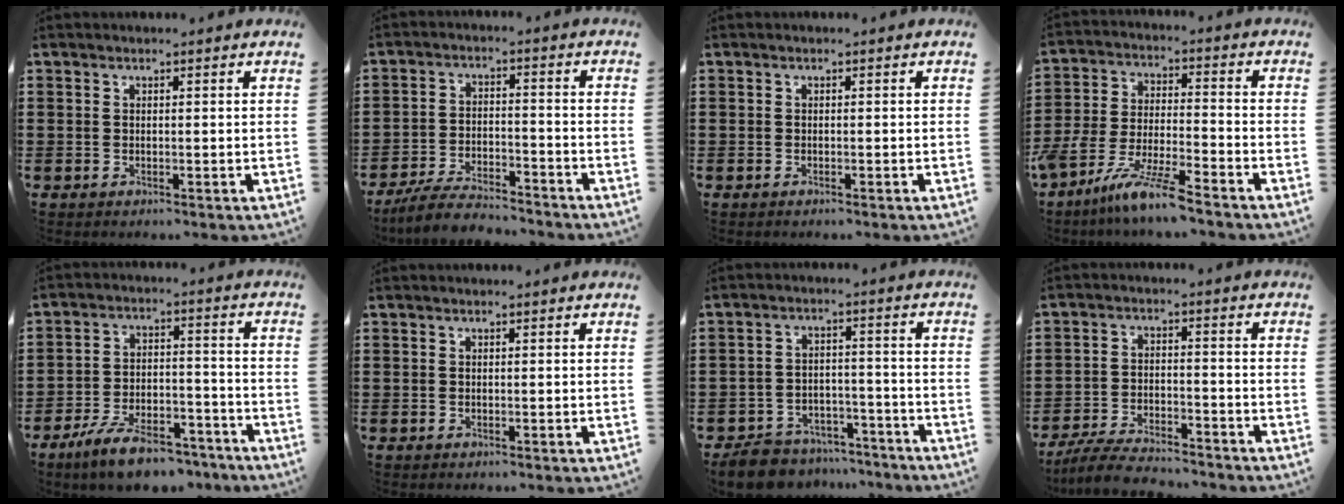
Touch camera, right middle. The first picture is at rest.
{"total": 6.0, "force": [-5.6, 0.8, 2.1], "torque": [-0.044, 0.001, -0.110]}
{"total": 0.0}
{"total": 9.9, "force": [-8.6, 0.1, 5.1], "torque": [-0.111, 0.001, -0.171]}
{"total": 8.7, "force": [-7.3, 2.1, 4.2], "torque": [-0.075, 0.020, -0.136]}
{"total": 0.0}
{"total": 7.1, "force": [-6.8, 1.6, 1.1], "torque": [-0.028, 0.016, -0.136]}
{"total": 5.9, "force": [-5.5, 0.7, 2.0], "torque": [-0.049, -0.004, -0.109]}